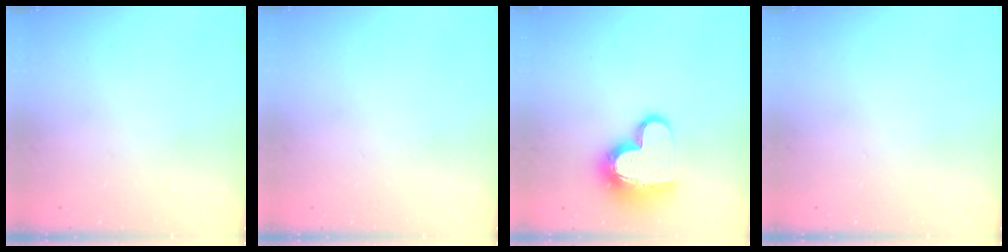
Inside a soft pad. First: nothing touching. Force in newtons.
{"total": 0.0}
{"total": 14.7, "press": 14.6, "slide": 1.2}
{"total": 0.0}